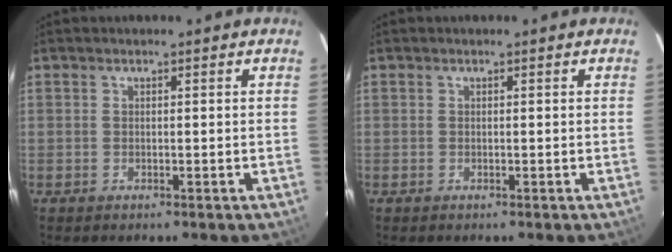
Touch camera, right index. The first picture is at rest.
{"total": 0.0}